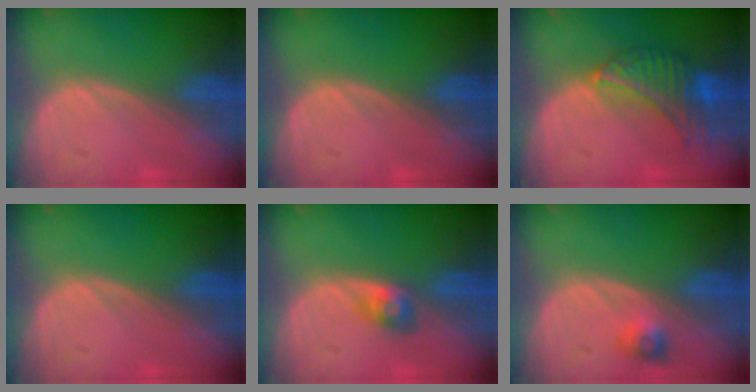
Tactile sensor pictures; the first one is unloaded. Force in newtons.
{"total": 0.0}
{"total": 7.7, "press": 7.0, "slide": 3.2}
{"total": 0.0}
{"total": 2.9, "press": 2.7, "slide": 1.1}
{"total": 2.6, "press": 2.4, "slide": 1.0}